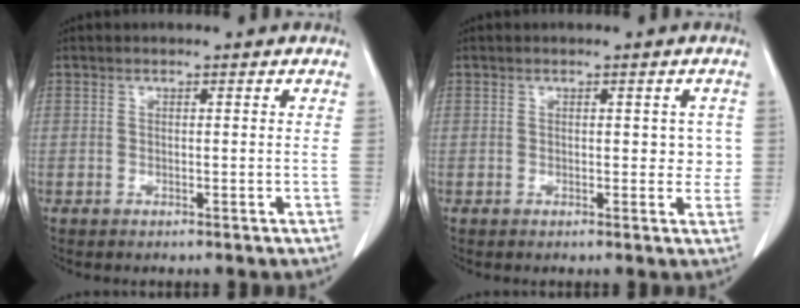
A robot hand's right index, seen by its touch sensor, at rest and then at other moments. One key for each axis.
{"total": 3.1, "fx": 0.3, "fy": 1.8, "fz": 2.5, "tx": -0.021, "ty": 0.008, "tz": 0.003}